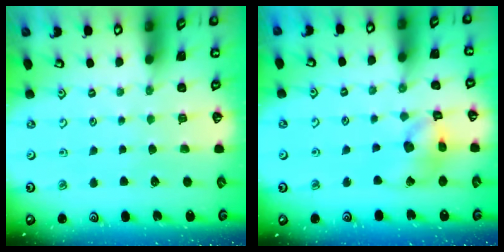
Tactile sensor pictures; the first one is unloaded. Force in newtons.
{"total": 13.6, "press": 13.4, "slide": 1.9}